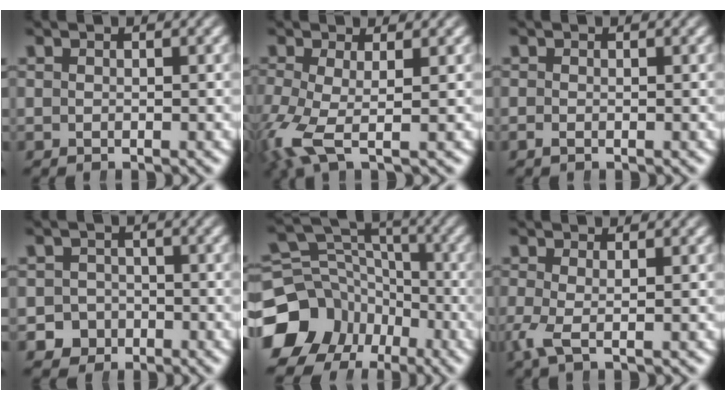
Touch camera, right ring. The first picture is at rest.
{"total": 4.7, "force": [-1.2, 2.3, 3.9], "torque": [-0.114, -0.038, -0.005]}
{"total": 0.6, "force": [-0.5, 0.2, 0.3], "torque": [-0.009, -0.007, -0.006]}
{"total": 5.9, "force": [-2.8, 5.2, 0.7], "torque": [-0.023, -0.021, -0.048]}
{"total": 14.2, "force": [-3.9, 12.2, 6.0], "torque": [-0.094, -0.050, -0.059]}
{"total": 1.9, "force": [-0.7, 0.3, 1.7], "torque": [-0.055, -0.022, -0.004]}